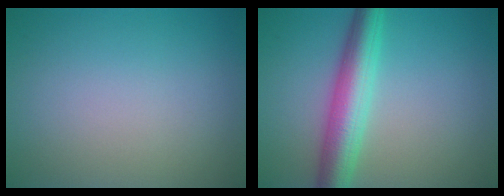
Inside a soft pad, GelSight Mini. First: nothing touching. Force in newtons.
{"total": 5.8, "press": 5.8, "slide": 0.1}